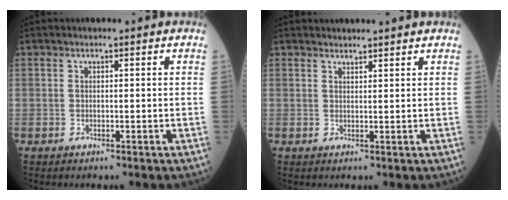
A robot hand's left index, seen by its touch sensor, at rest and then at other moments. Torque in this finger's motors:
{"motor_torque": [-0.20, -0.04, 0.01, 0.01]}